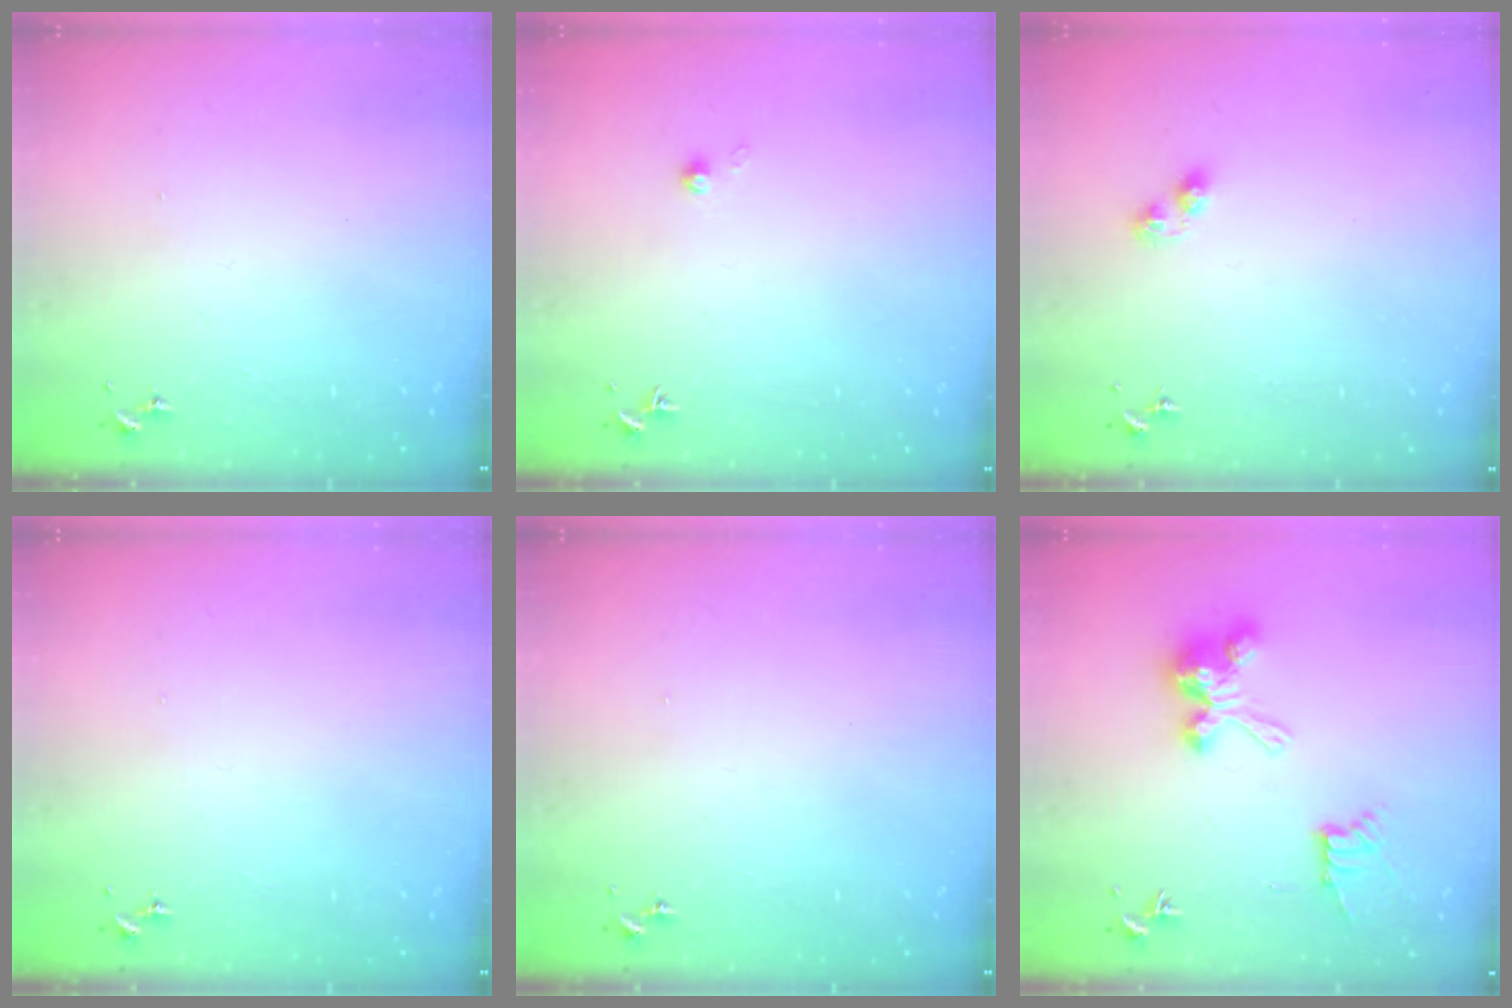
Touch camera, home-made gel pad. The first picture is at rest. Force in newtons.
{"total": 2.2, "press": 2.2, "slide": 0.2}
{"total": 3.5, "press": 3.5, "slide": 0.5}
{"total": 0.0}
{"total": 0.0}
{"total": 10.5, "press": 10.5, "slide": 0.5}